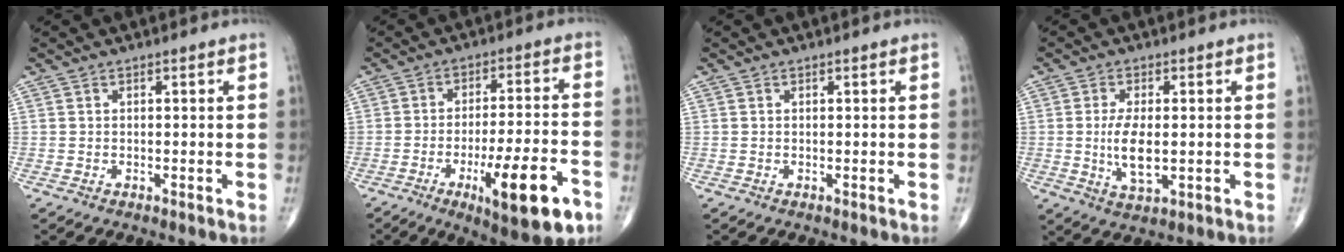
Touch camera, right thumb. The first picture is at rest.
{"total": 16.2, "force": [-7.1, 4.0, 13.9], "torque": [-0.211, 0.023, -0.097]}
{"total": 0.0}
{"total": 7.1, "force": [-0.3, 3.1, 6.4], "torque": [-0.121, -0.012, -0.003]}